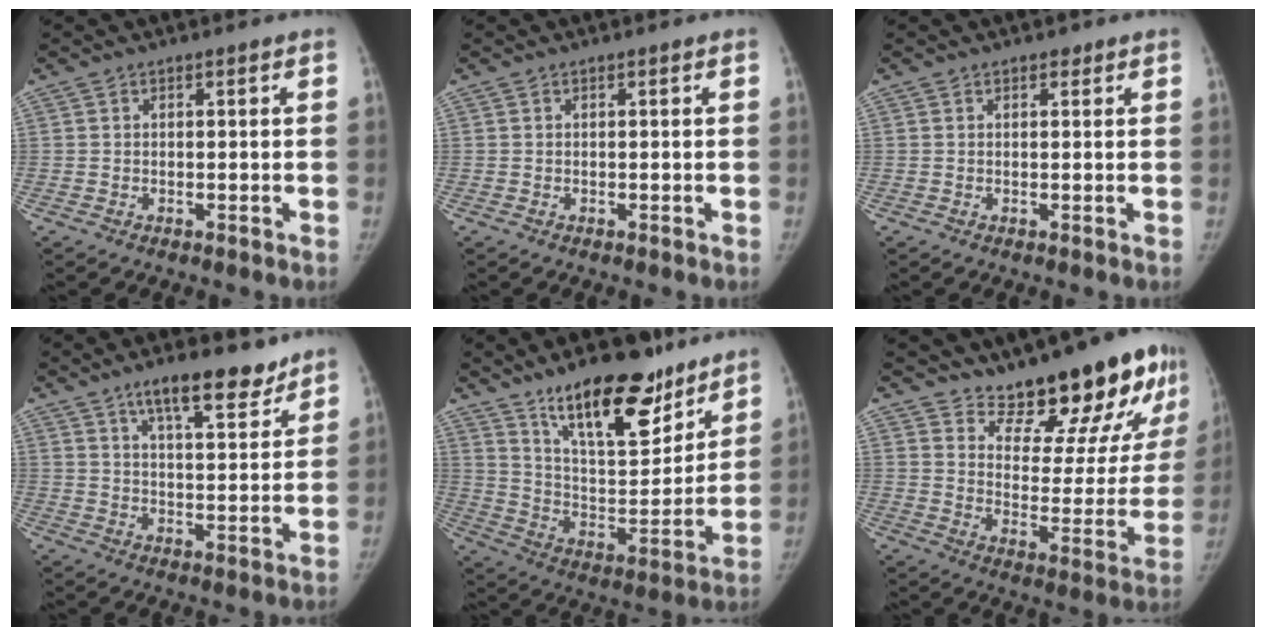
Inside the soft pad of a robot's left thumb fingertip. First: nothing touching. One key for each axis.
{"total": 0.0}
{"total": 0.9, "fx": 0.6, "fy": 0.5, "fz": 0.4, "tx": 0.000, "ty": -0.004, "tz": 0.006}
{"total": 11.1, "fx": 8.0, "fy": 3.4, "fz": 6.8, "tx": -0.079, "ty": -0.047, "tz": 0.127}
{"total": 20.7, "fx": 14.5, "fy": 7.7, "fz": 12.7, "tx": -0.152, "ty": -0.085, "tz": 0.242}
{"total": 20.0, "fx": 15.6, "fy": 6.6, "fz": 10.6, "tx": -0.100, "ty": -0.117, "tz": 0.222}